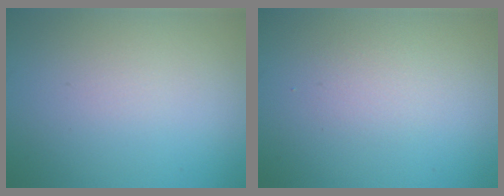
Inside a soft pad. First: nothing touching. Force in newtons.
{"total": 1.3, "press": 1.3, "slide": 0.1}